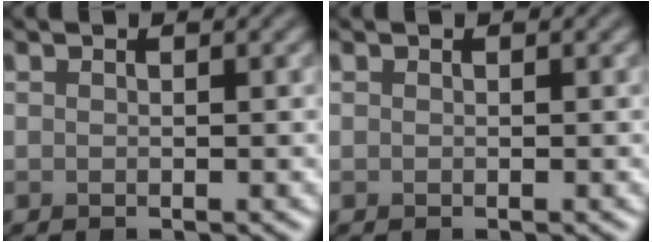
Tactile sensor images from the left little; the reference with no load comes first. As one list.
[{"total": 0.0}]